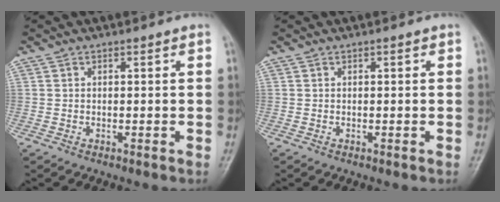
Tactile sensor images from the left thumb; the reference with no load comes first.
{"total": 0.0}